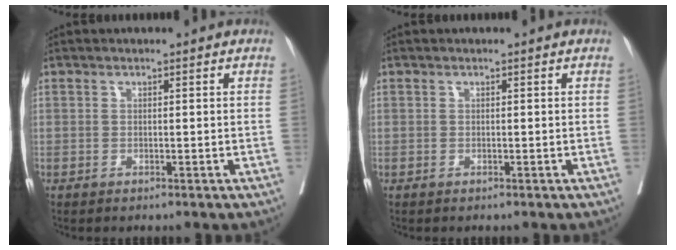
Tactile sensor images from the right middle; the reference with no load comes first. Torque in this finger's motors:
{"motor_torque": [0.28, -0.24, 0.02, 0.00]}